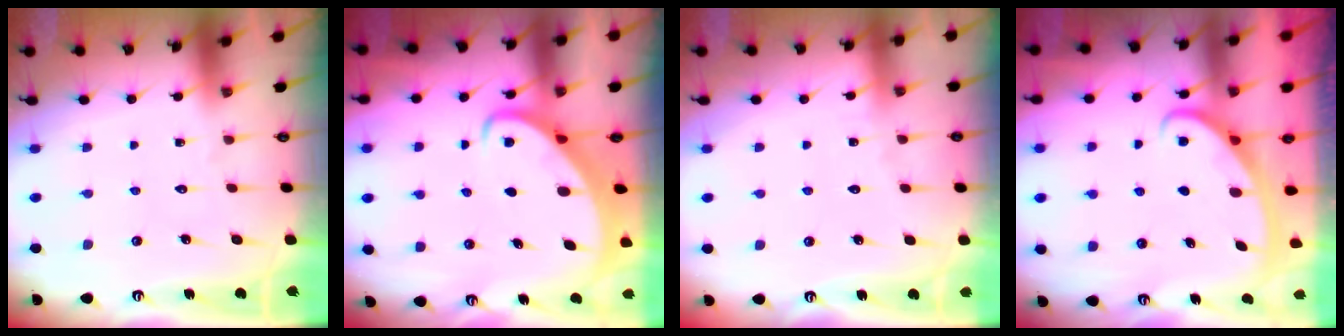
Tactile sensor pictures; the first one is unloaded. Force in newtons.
{"total": 2.9, "press": 2.9, "slide": 0.3}
{"total": 2.7, "press": 2.7, "slide": 0.4}
{"total": 2.8, "press": 2.8, "slide": 0.5}